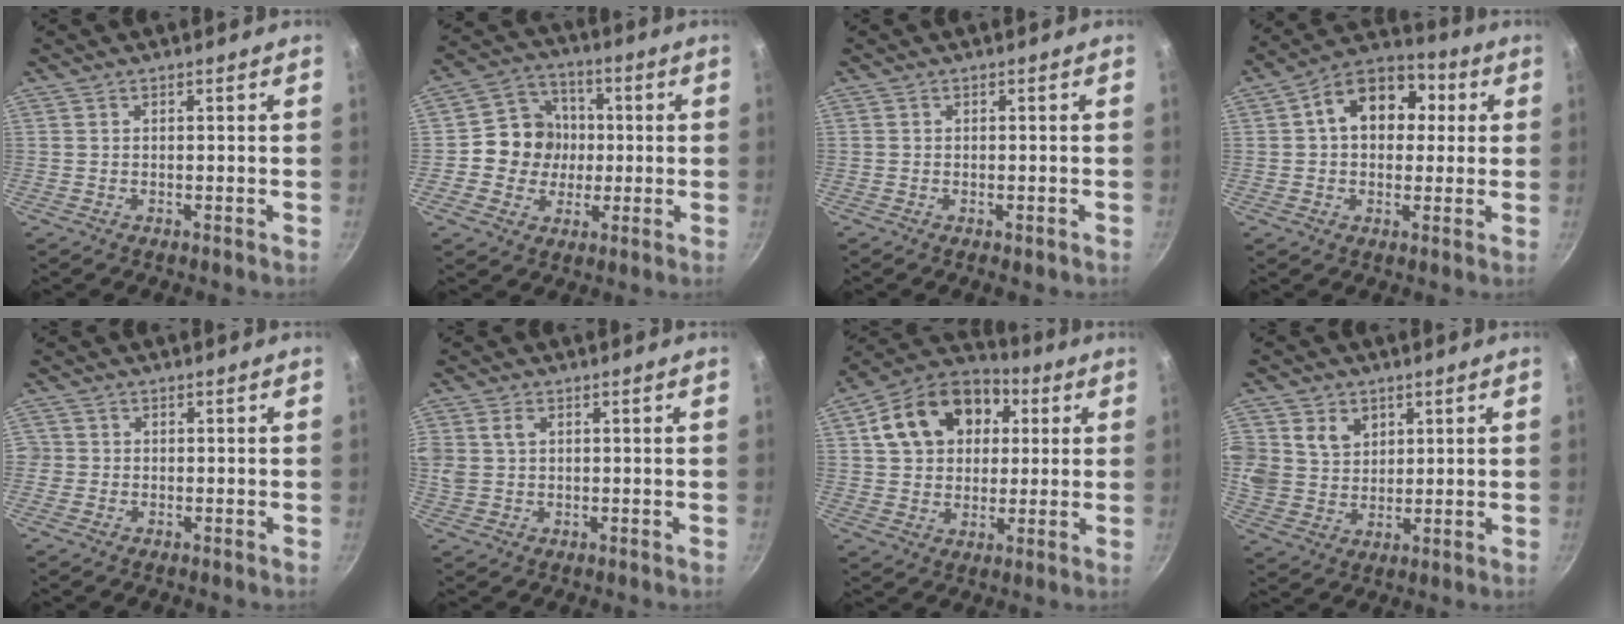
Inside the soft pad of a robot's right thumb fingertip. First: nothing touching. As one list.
[{"total": 10.7, "force": [-0.2, 9.9, 4.0], "torque": [-0.027, 0.020, -0.018]}, {"total": 1.4, "force": [-0.7, 0.5, 1.1], "torque": [-0.017, -0.001, -0.012]}, {"total": 13.9, "force": [2.6, 10.1, 9.2], "torque": [-0.100, 0.026, 0.020]}, {"total": 1.8, "force": [-0.4, 1.8, 0.3], "torque": [0.004, 0.006, -0.008]}, {"total": 5.9, "force": [1.6, 4.4, 3.5], "torque": [-0.071, 0.008, 0.032]}, {"total": 18.1, "force": [5.0, 13.4, 11.0], "torque": [-0.168, 0.026, 0.072]}, {"total": 12.5, "force": [4.4, 10.5, 5.2], "torque": [-0.103, -0.005, 0.089]}]